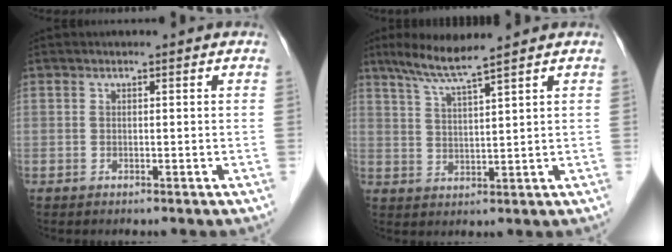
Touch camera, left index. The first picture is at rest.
{"total": 5.8, "force": [4.6, -1.0, 3.4], "torque": [-0.073, -0.004, 0.091]}